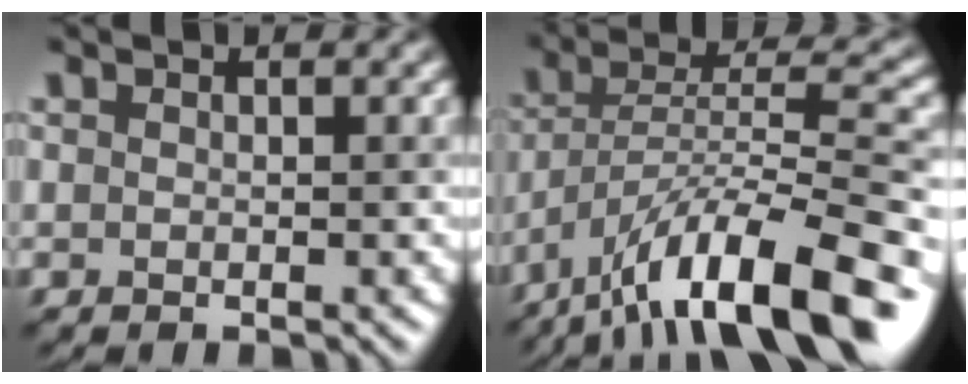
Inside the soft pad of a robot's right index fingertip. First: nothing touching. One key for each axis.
{"total": 14.2, "fx": -9.3, "fy": 4.3, "fz": 9.9, "tx": -0.169, "ty": 0.015, "tz": -0.162}